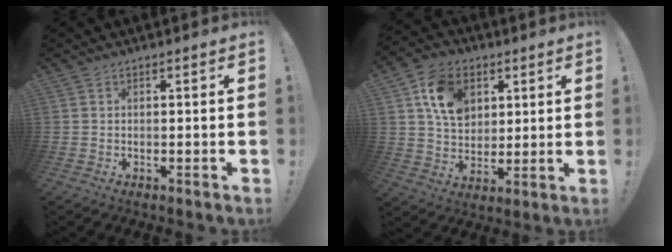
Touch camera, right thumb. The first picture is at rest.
{"total": 14.3, "force": [5.6, 10.9, 7.3], "torque": [-0.113, -0.008, 0.112]}